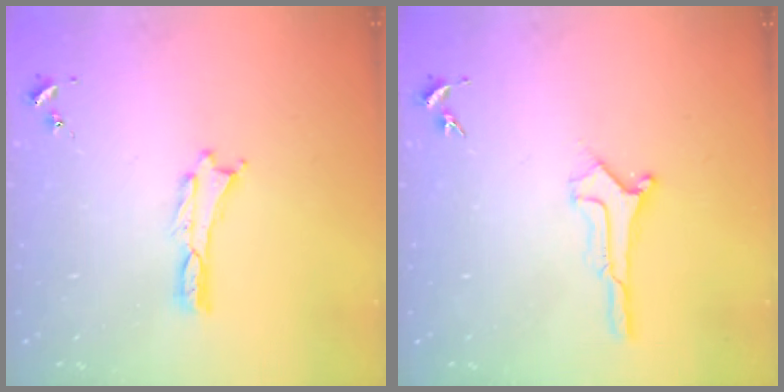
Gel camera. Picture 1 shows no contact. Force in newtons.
{"total": 0.9, "press": 0.9, "slide": 0.1}